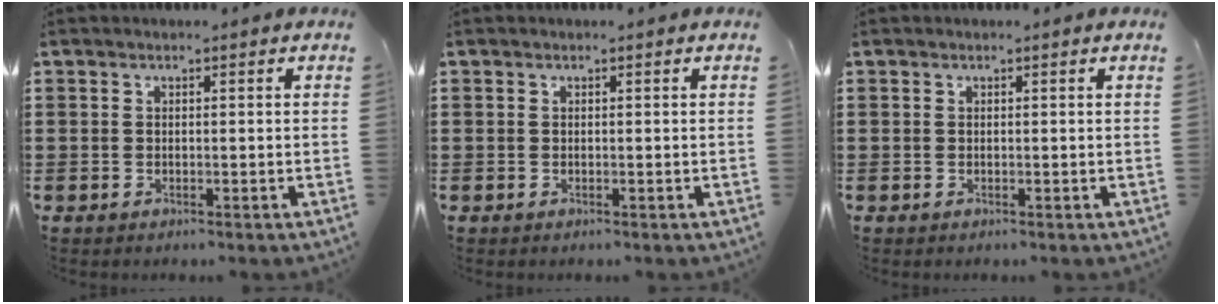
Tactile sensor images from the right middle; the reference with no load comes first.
{"total": 0.0}
{"total": 0.0}